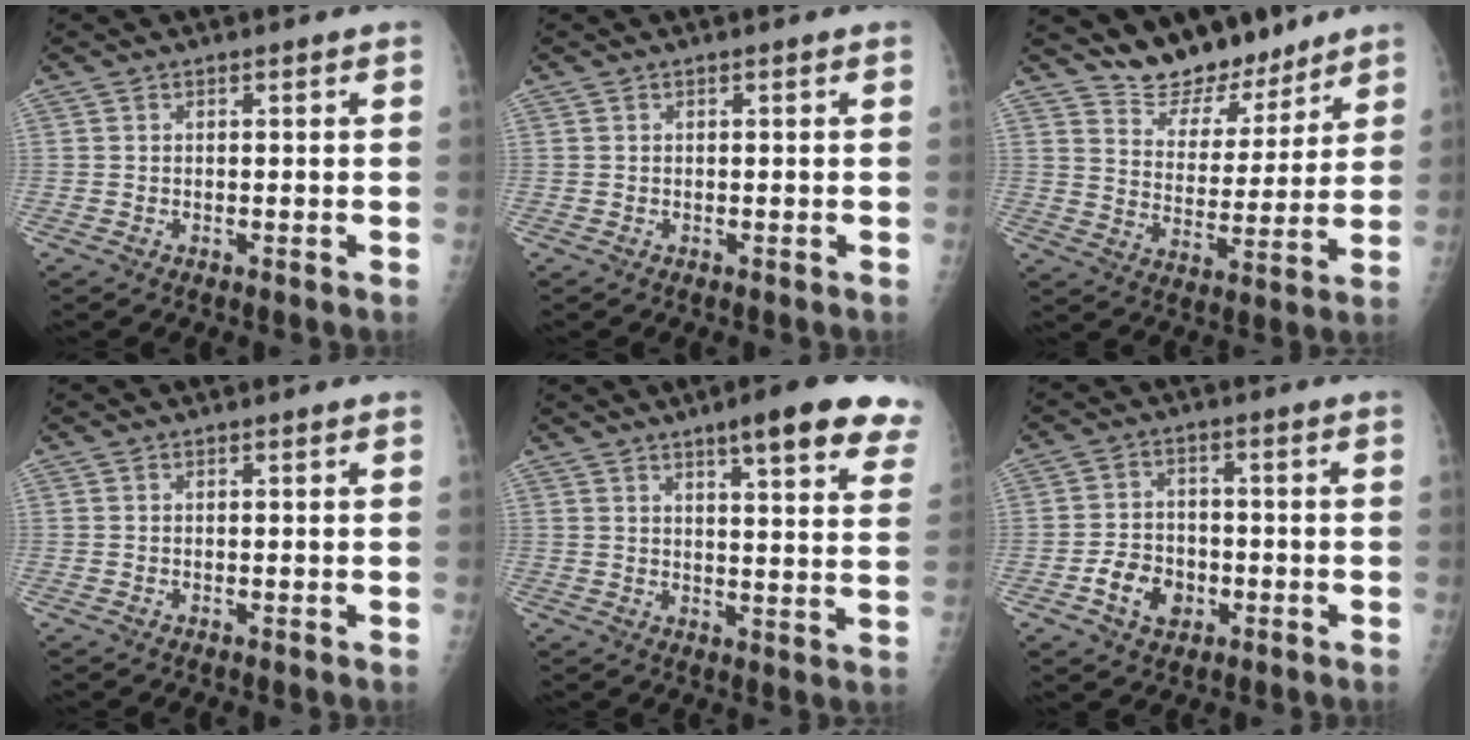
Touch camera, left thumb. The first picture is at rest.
{"total": 0.0}
{"total": 11.4, "force": [10.3, 4.6, 1.7], "torque": [0.008, -0.080, 0.178]}
{"total": 0.0}
{"total": 16.8, "force": [11.1, 3.1, 12.2], "torque": [-0.132, -0.039, 0.127]}
{"total": 7.1, "force": [-2.8, 5.4, 3.6], "torque": [-0.038, 0.018, -0.045]}